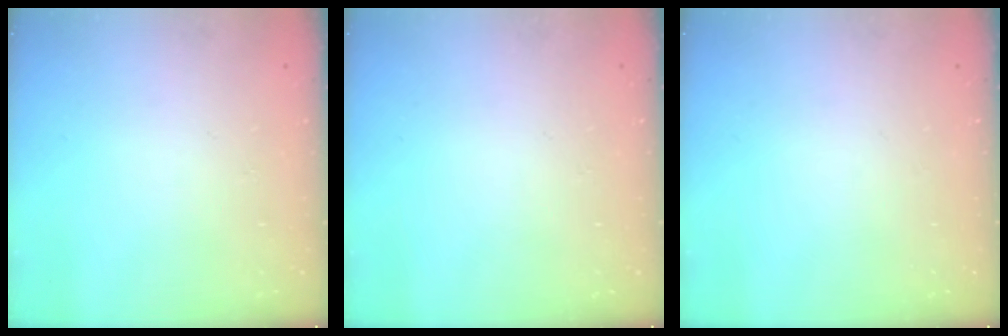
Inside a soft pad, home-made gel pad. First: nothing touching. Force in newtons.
{"total": 0.0}
{"total": 0.0}